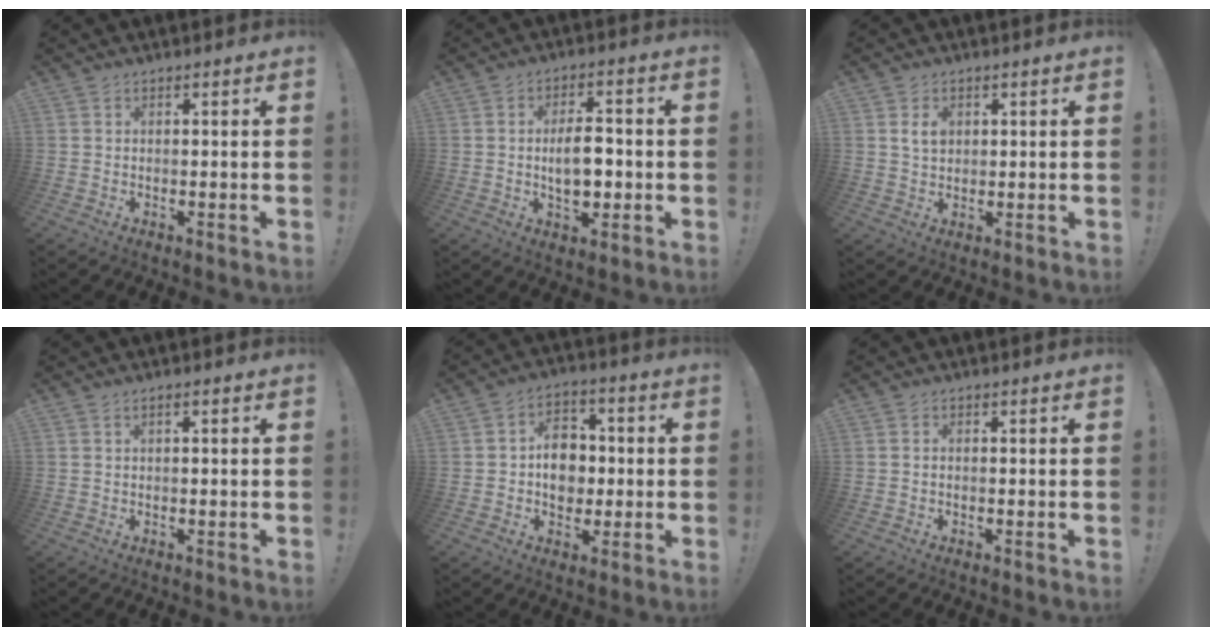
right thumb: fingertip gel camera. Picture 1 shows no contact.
{"total": 9.1, "force": [-0.9, 5.1, 7.5], "torque": [-0.118, -0.001, -0.022]}
{"total": 4.1, "force": [1.2, 2.9, 2.6], "torque": [-0.038, -0.002, 0.020]}
{"total": 0.9, "force": [0.0, 0.0, 0.9], "torque": [-0.026, 0.003, 0.001]}
{"total": 10.8, "force": [-0.3, 8.8, 6.2], "torque": [-0.095, 0.014, 0.002]}
{"total": 0.6, "force": [-0.4, 0.3, 0.4], "torque": [-0.014, 0.003, -0.007]}